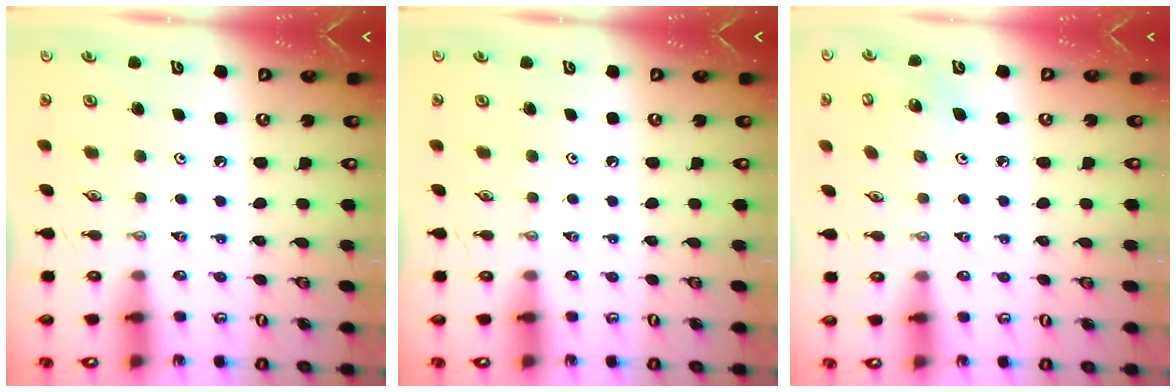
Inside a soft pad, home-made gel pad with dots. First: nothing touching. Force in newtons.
{"total": 0.0}
{"total": 4.8, "press": 4.6, "slide": 1.4}